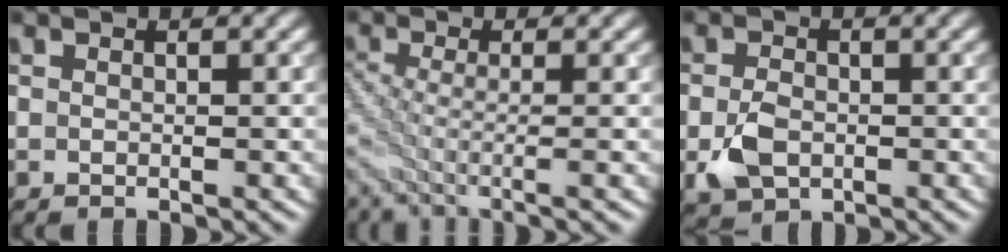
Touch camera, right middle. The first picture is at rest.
{"total": 3.2, "force": [-1.0, 1.0, 2.8], "torque": [-0.052, -0.022, -0.031]}
{"total": 3.3, "force": [-0.7, 2.4, 2.2], "torque": [-0.049, -0.006, -0.015]}